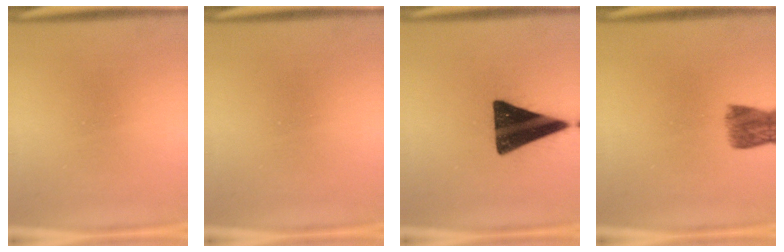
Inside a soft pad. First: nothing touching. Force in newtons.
{"total": 0.0}
{"total": 18.3}
{"total": 4.3}